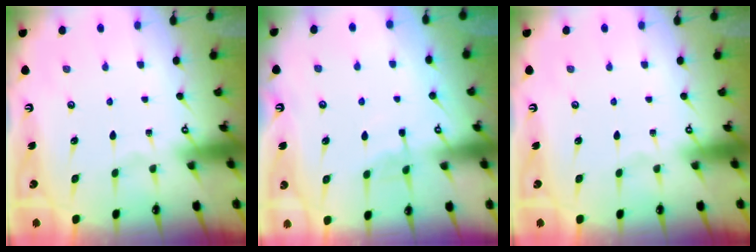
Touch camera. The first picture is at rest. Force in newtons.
{"total": 3.6, "press": 3.6, "slide": 0.6}
{"total": 0.0}